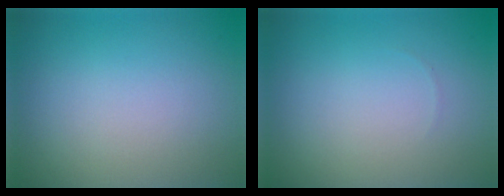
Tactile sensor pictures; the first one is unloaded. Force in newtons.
{"total": 0.0}